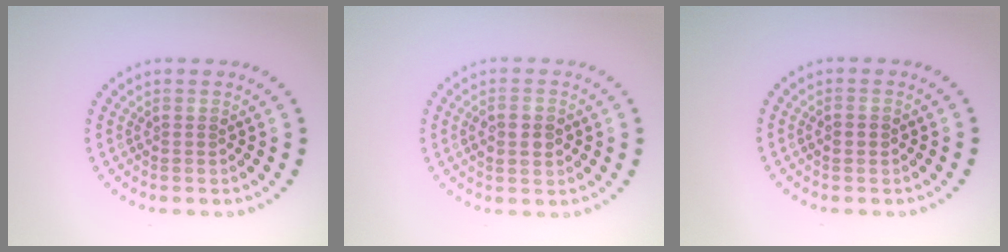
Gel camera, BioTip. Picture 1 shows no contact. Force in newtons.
{"total": 2.1, "press": 2.1, "slide": 0.3}
{"total": 1.2, "press": 1.2, "slide": 0.2}